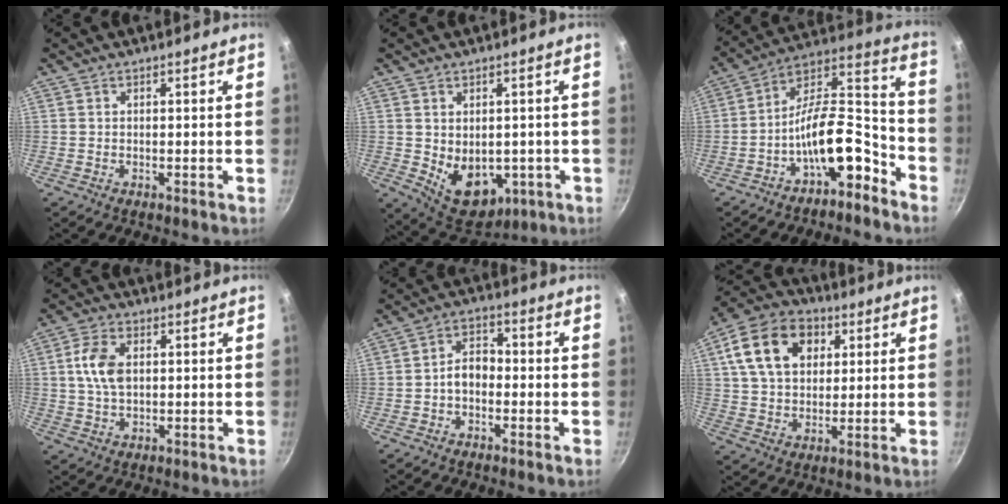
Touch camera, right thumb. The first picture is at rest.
{"total": 10.8, "force": [-1.6, 7.6, 7.6], "torque": [-0.081, -0.014, 0.003]}
{"total": 14.8, "force": [-7.9, 6.4, 10.8], "torque": [-0.139, 0.100, -0.131]}
{"total": 7.2, "force": [1.1, 4.5, 5.5], "torque": [-0.100, 0.007, 0.019]}
{"total": 5.3, "force": [-1.3, 3.6, 3.6], "torque": [-0.039, 0.028, -0.030]}
{"total": 16.1, "force": [5.4, 11.5, 9.9], "torque": [-0.157, 0.006, 0.081]}